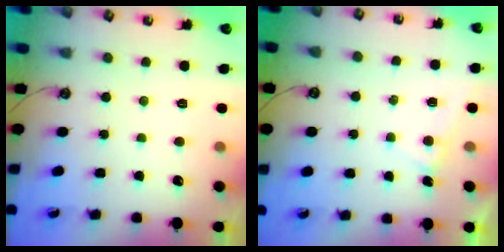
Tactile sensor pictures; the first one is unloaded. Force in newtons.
{"total": 2.2, "press": 2.2, "slide": 0.2}